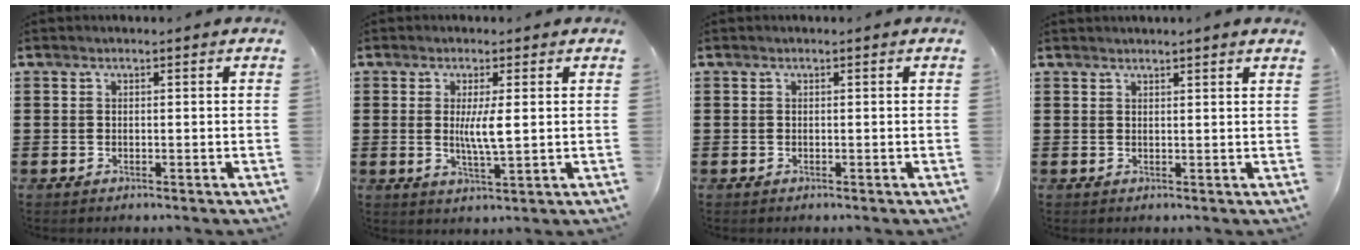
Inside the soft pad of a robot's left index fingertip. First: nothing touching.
{"total": 4.7, "force": [0.7, 0.6, 4.6], "torque": [-0.087, -0.001, 0.010]}
{"total": 0.0}
{"total": 1.4, "force": [1.3, -0.2, 0.3], "torque": [-0.006, -0.003, 0.026]}